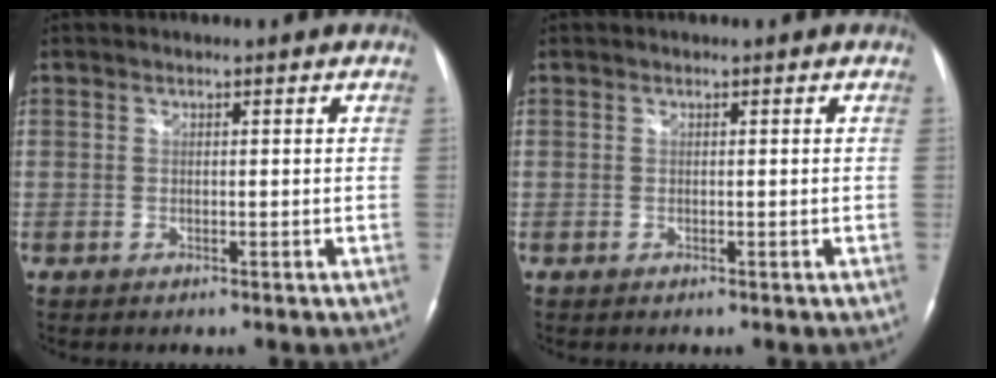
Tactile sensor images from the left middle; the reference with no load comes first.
{"total": 0.0}